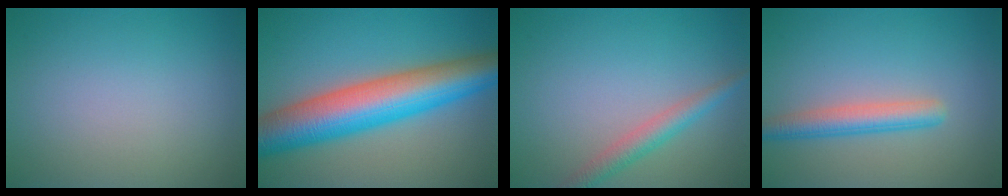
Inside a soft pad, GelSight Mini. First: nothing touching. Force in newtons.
{"total": 11.0, "press": 11.0, "slide": 0.2}
{"total": 2.5, "press": 2.5, "slide": 0.1}
{"total": 3.3, "press": 3.3, "slide": 0.1}